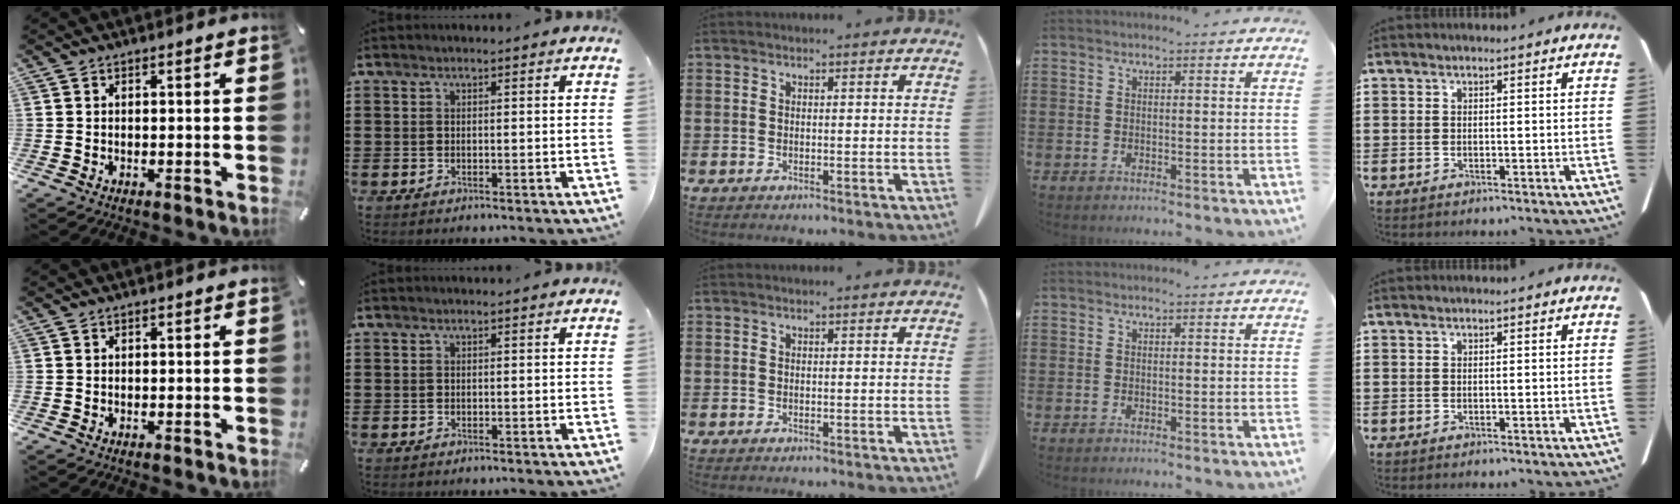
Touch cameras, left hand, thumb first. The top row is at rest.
{}